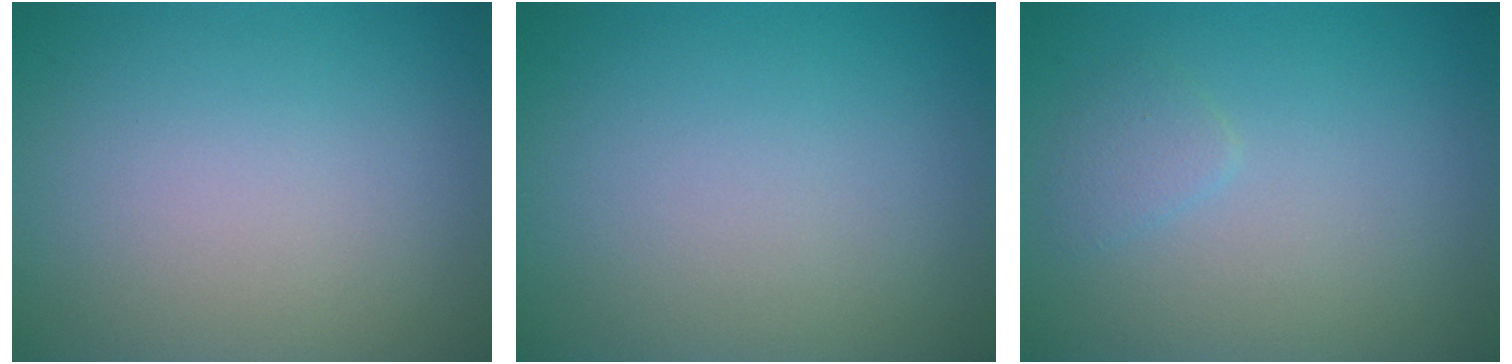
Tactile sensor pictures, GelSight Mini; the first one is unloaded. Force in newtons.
{"total": 0.0}
{"total": 1.1, "press": 1.1, "slide": 0.1}